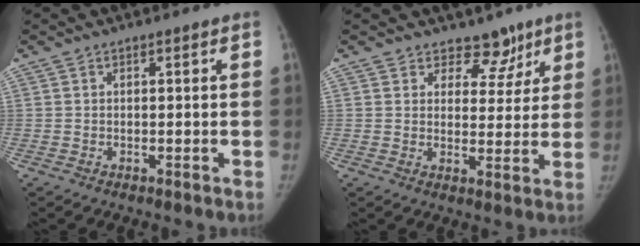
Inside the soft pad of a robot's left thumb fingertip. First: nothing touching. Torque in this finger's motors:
{"motor_torque": [-0.31, -0.16, -0.22, -0.26, -0.08]}